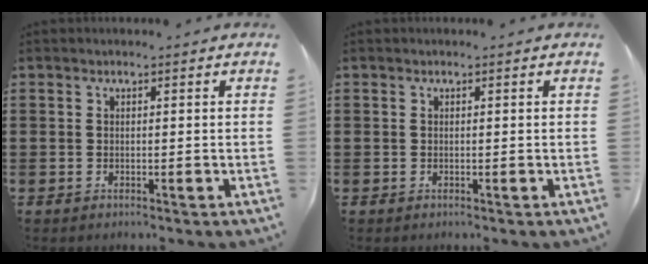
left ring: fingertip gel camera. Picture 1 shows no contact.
{"total": 0.0}